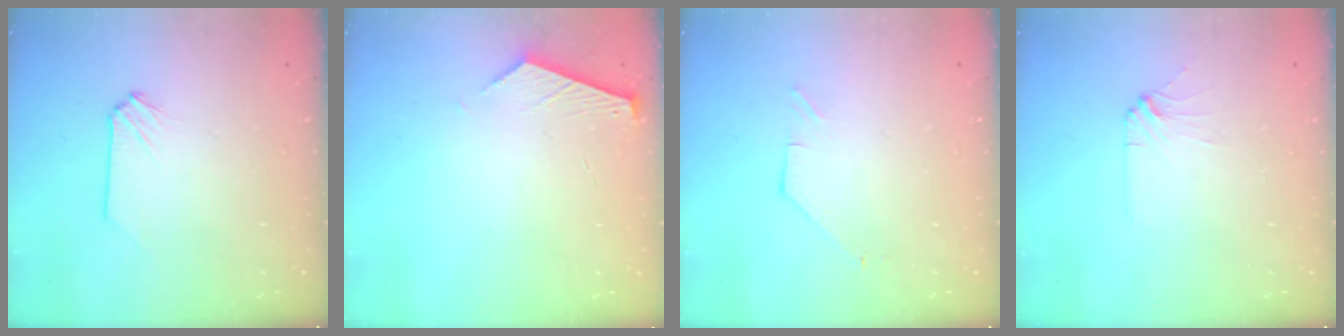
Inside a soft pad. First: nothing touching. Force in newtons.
{"total": 3.7, "press": 3.7, "slide": 0.4}
{"total": 0.7, "press": 0.7, "slide": 0.2}
{"total": 2.8, "press": 2.7, "slide": 0.4}